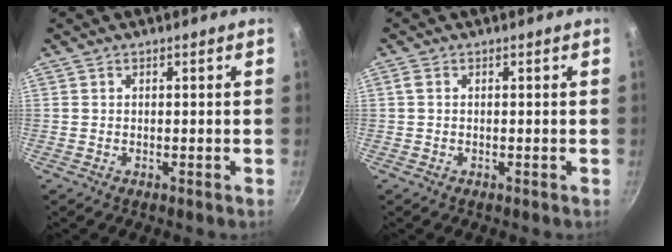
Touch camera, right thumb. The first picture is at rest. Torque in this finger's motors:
{"motor_torque": [-0.39, 0.11, 0.04, -0.03, -0.01]}